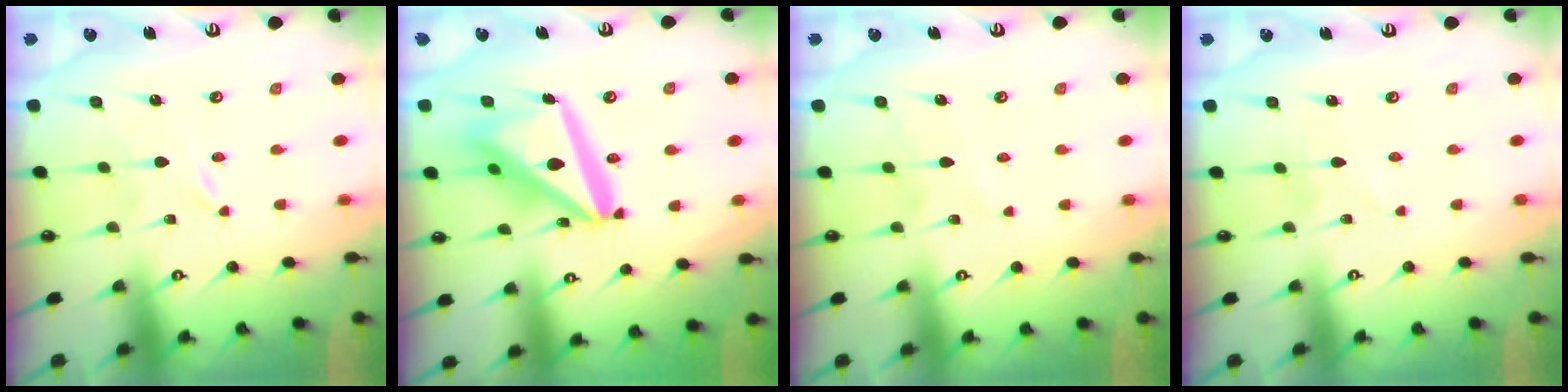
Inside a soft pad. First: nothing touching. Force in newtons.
{"total": 19.9, "press": 19.7, "slide": 2.3}
{"total": 3.5, "press": 3.4, "slide": 0.3}
{"total": 1.8, "press": 1.8, "slide": 0.2}